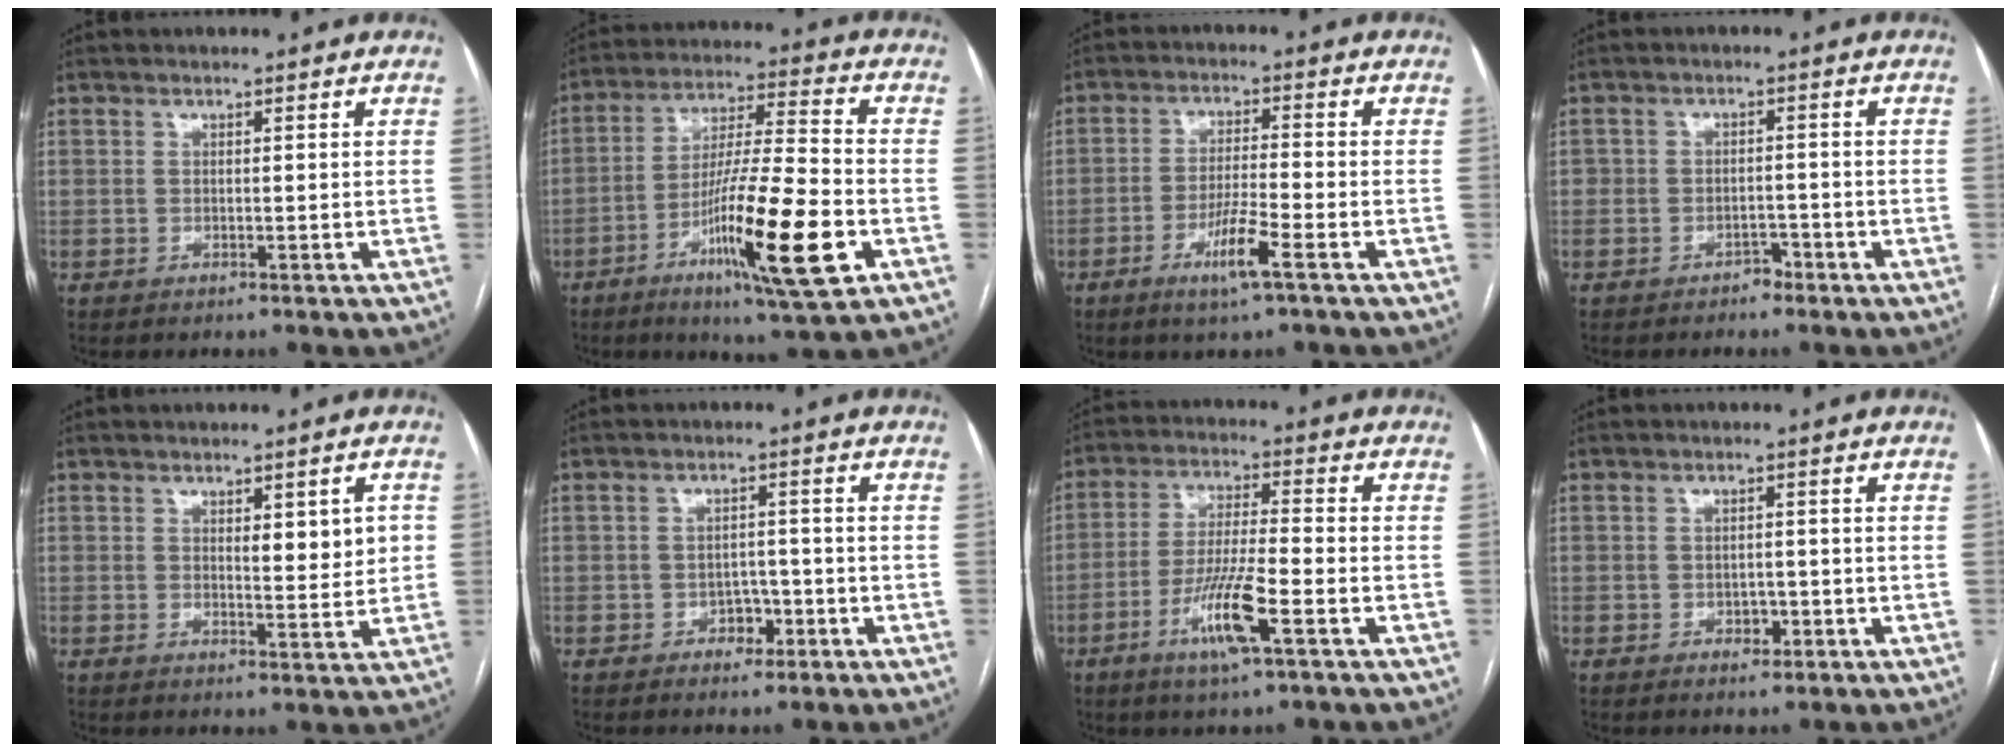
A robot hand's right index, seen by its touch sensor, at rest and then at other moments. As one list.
[{"total": 16.9, "force": [-6.3, 0.7, 15.7], "torque": [-0.281, -0.020, -0.108]}, {"total": 6.4, "force": [-3.3, -0.2, 5.4], "torque": [-0.104, -0.011, -0.064]}, {"total": 2.3, "force": [-1.7, 1.5, 0.6], "torque": [-0.007, 0.007, -0.026]}, {"total": 4.7, "force": [1.2, 1.3, 4.3], "torque": [-0.058, -0.007, 0.019]}, {"total": 2.7, "force": [-1.4, 1.9, 1.4], "torque": [-0.011, 0.007, -0.017]}, {"total": 9.6, "force": [-4.3, 0.5, 8.6], "torque": [-0.168, -0.011, -0.081]}, {"total": 1.7, "force": [-0.7, 1.2, 1.0], "torque": [-0.012, 0.003, -0.006]}]